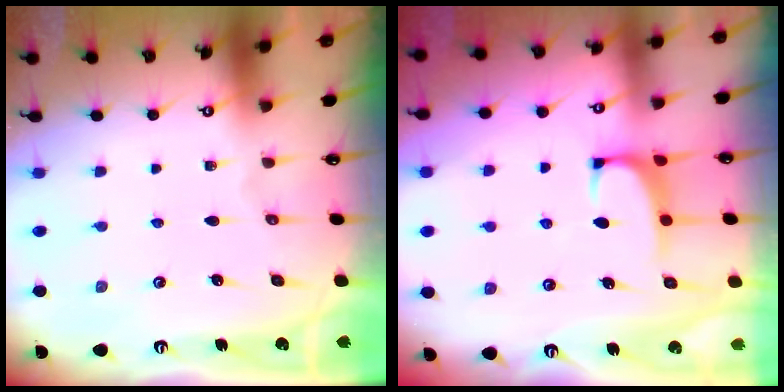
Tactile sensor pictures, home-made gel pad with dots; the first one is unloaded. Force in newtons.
{"total": 1.0, "press": 0.4, "slide": 0.9}